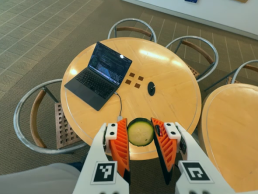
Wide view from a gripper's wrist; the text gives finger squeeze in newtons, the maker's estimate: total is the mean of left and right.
{"total": 10.4, "left": 10.6, "right": 10.2}